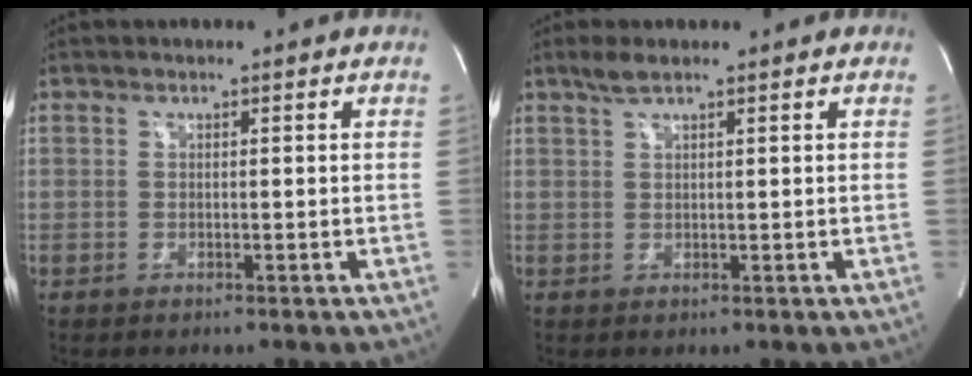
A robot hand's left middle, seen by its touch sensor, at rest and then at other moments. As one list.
[{"total": 2.1, "force": [1.6, 0.2, 1.3], "torque": [-0.032, 0.007, 0.033]}]